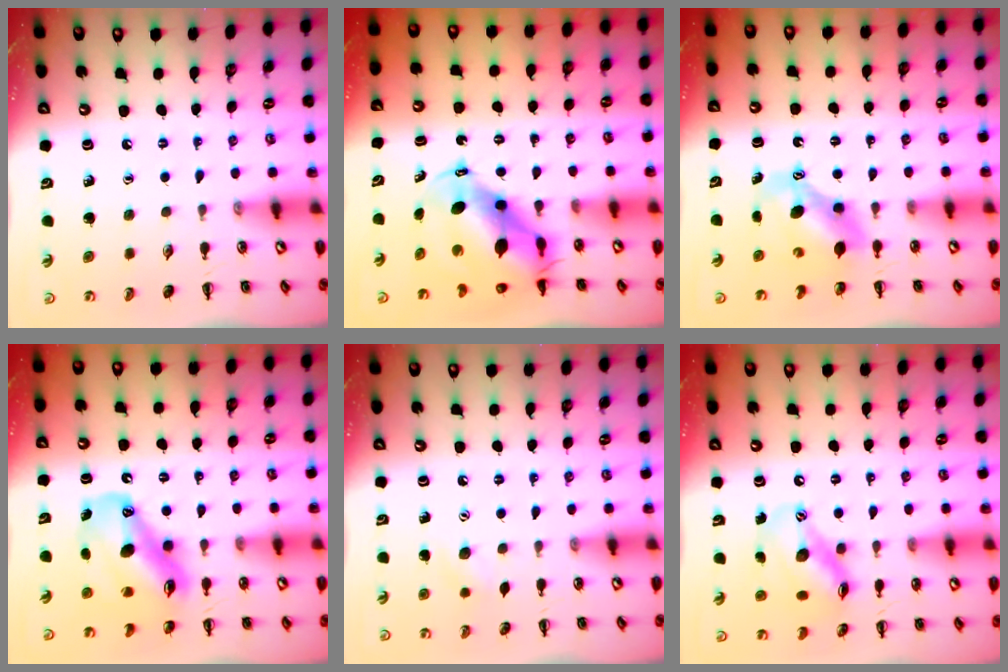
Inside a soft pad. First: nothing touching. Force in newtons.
{"total": 10.8, "press": 10.4, "slide": 3.0}
{"total": 6.6, "press": 6.5, "slide": 0.9}
{"total": 14.2, "press": 13.6, "slide": 4.0}
{"total": 6.3, "press": 6.0, "slide": 1.9}
{"total": 13.9, "press": 13.6, "slide": 2.4}